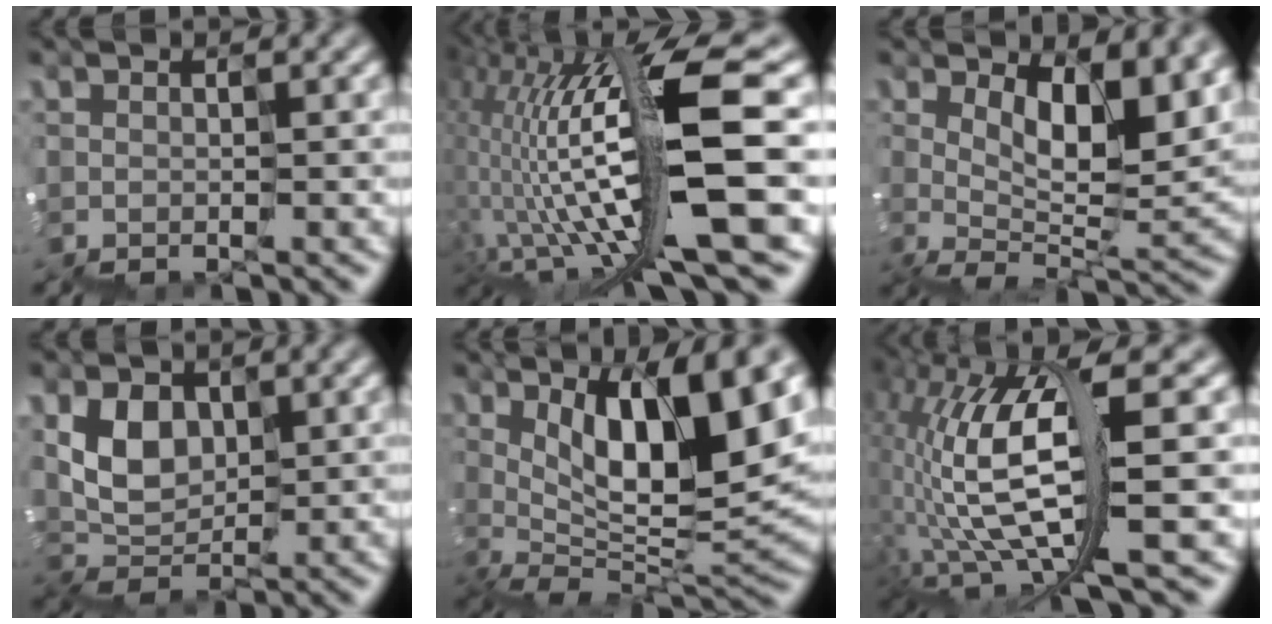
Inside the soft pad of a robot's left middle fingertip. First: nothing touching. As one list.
[{"total": 13.4, "force": [-0.2, 3.1, 13.0], "torque": [-0.241, 0.018, 0.006]}, {"total": 6.7, "force": [2.1, 2.9, 5.7], "torque": [-0.092, -0.004, 0.032]}, {"total": 3.3, "force": [1.6, 2.6, 1.2], "torque": [-0.027, 0.006, 0.030]}, {"total": 9.8, "force": [2.6, 3.2, 8.9], "torque": [-0.140, 0.000, 0.047]}, {"total": 9.8, "force": [0.1, 3.3, 9.2], "torque": [-0.198, 0.007, -0.001]}]